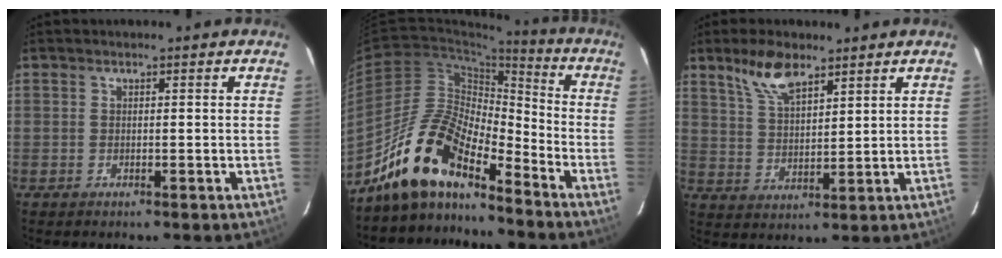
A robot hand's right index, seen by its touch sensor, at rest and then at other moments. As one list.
[{"total": 15.2, "force": [-12.3, 4.6, 7.6], "torque": [-0.142, 0.006, -0.242]}, {"total": 8.0, "force": [5.6, 3.1, 4.8], "torque": [-0.090, 0.010, 0.114]}]